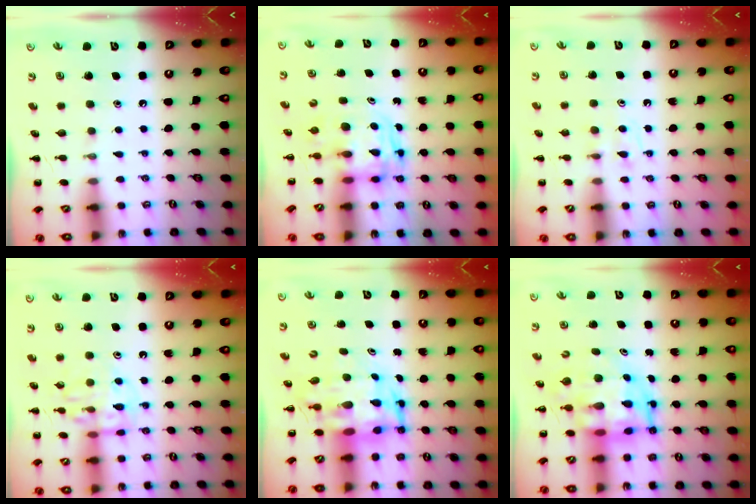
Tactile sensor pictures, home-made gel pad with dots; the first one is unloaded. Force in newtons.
{"total": 2.7, "press": 2.7, "slide": 0.2}
{"total": 4.0, "press": 3.6, "slide": 1.7}
{"total": 12.4, "press": 12.3, "slide": 1.3}
{"total": 5.5, "press": 5.2, "slide": 1.7}
{"total": 7.0, "press": 6.6, "slide": 2.3}